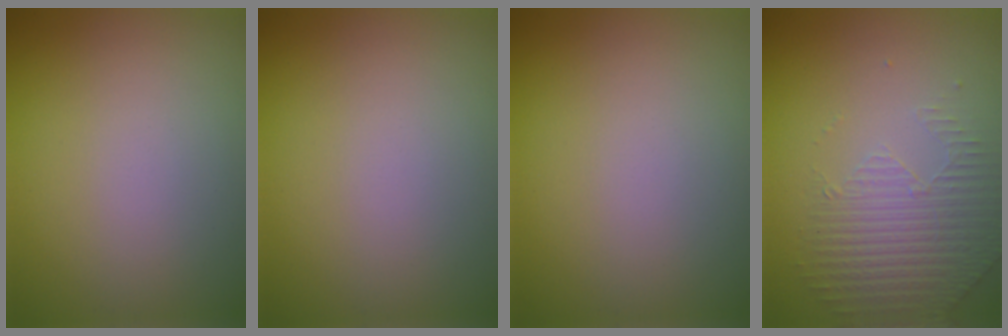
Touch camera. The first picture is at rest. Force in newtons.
{"total": 0.0}
{"total": 0.0}
{"total": 2.1, "press": 1.8, "slide": 1.0}